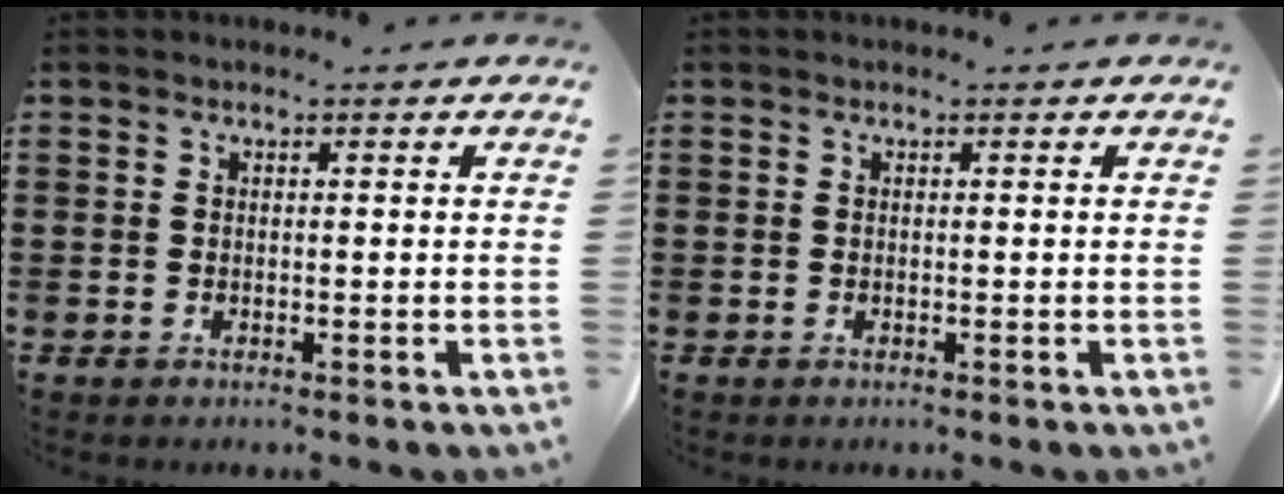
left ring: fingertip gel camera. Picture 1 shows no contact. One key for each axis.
{"total": 0.0}